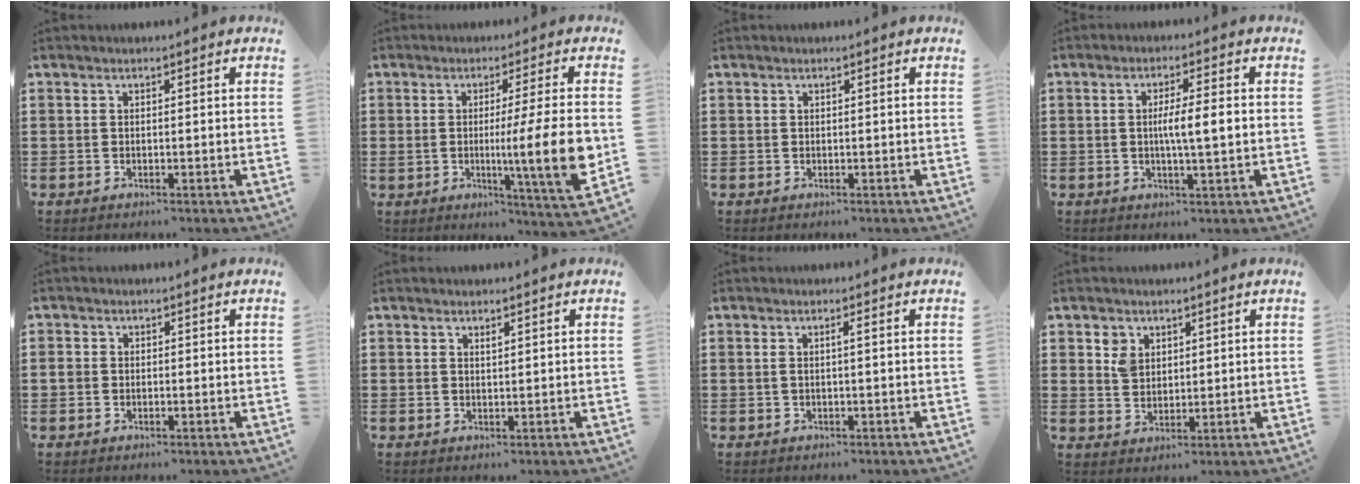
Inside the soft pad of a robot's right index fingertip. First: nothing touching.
{"total": 11.4, "force": [-0.7, 0.5, 11.3], "torque": [-0.162, -0.023, -0.016]}
{"total": 0.0}
{"total": 5.1, "force": [-0.1, 0.6, 5.0], "torque": [-0.088, -0.002, -0.005]}
{"total": 1.0, "force": [-0.3, 0.8, 0.5], "torque": [-0.012, 0.003, -0.007]}
{"total": 0.5, "force": [0.4, 0.2, 0.3], "torque": [-0.006, 0.001, 0.008]}
{"total": 1.2, "force": [-0.1, -0.2, 1.2], "torque": [-0.021, -0.001, -0.003]}
{"total": 3.3, "force": [1.7, 2.6, 1.0], "torque": [-0.029, 0.009, 0.032]}